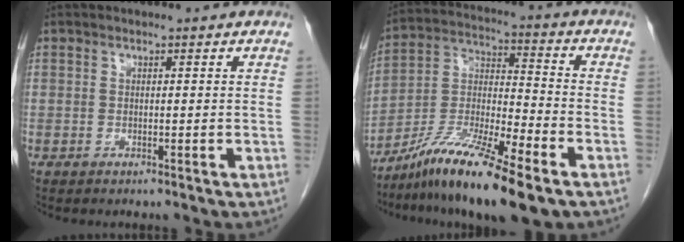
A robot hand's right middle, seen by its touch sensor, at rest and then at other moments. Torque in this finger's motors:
{"motor_torque": [1.20, -0.94, 0.70, 0.19]}